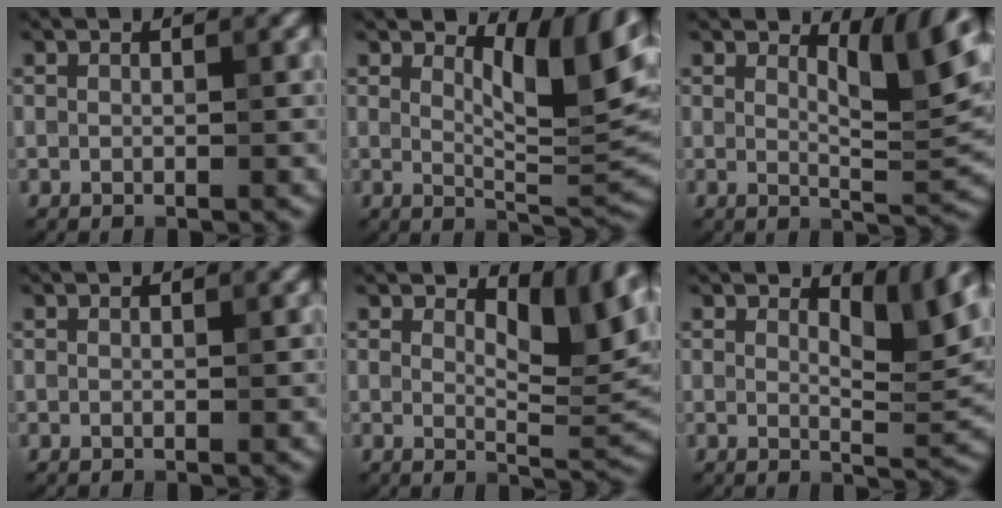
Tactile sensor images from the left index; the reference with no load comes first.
{"total": 6.7, "force": [3.3, 2.2, 5.4], "torque": [-0.076, -0.010, 0.049]}
{"total": 4.9, "force": [2.8, 1.3, 3.8], "torque": [-0.057, -0.008, 0.039]}
{"total": 0.0}
{"total": 5.4, "force": [2.7, 2.2, 4.1], "torque": [-0.057, -0.012, 0.037]}
{"total": 4.1, "force": [2.3, 1.3, 3.1], "torque": [-0.044, -0.010, 0.031]}